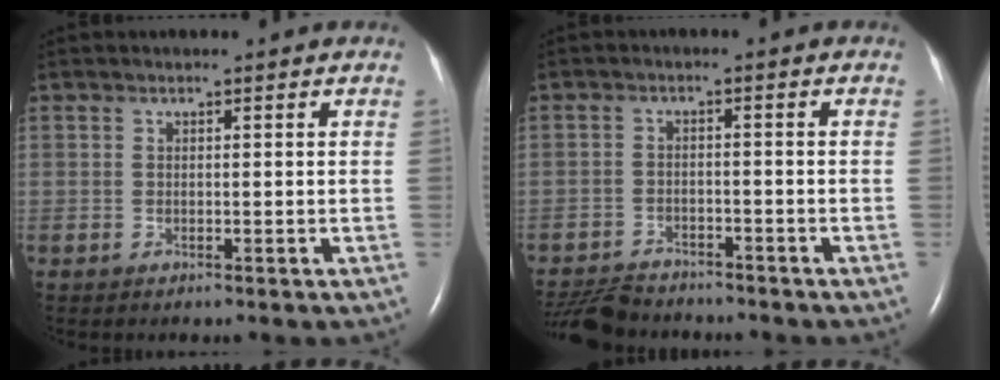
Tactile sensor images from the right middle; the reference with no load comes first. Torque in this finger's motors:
{"motor_torque": [0.14, -0.20, 0.01, 0.00]}